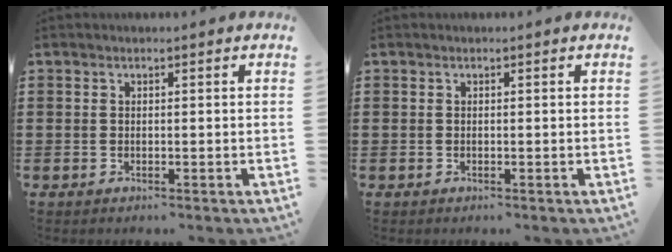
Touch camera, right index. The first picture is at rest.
{"total": 0.0}